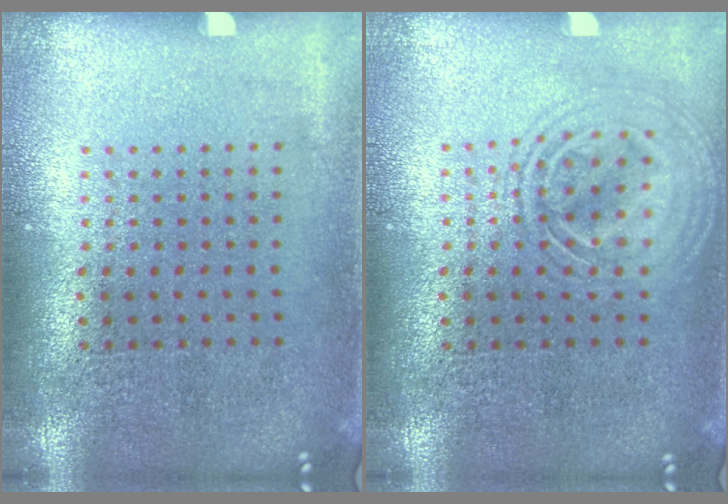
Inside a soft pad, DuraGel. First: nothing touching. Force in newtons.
{"total": 2.8, "press": 2.7, "slide": 0.4}